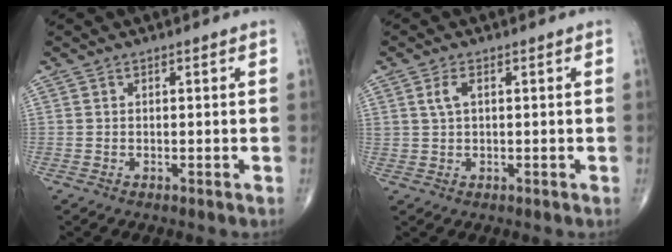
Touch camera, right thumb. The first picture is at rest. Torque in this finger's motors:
{"motor_torque": [0.22, -0.21, 0.28, 0.33, 0.03]}